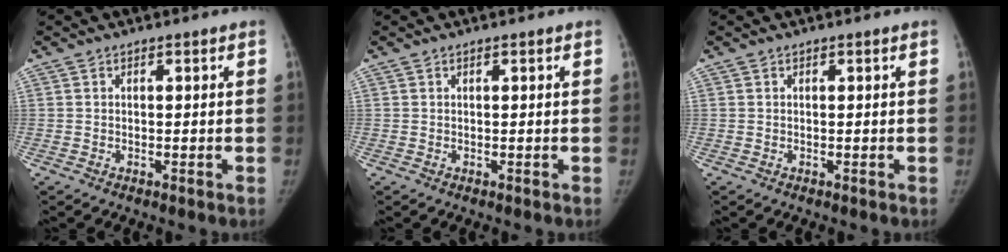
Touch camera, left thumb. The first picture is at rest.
{"total": 0.0}
{"total": 0.0}